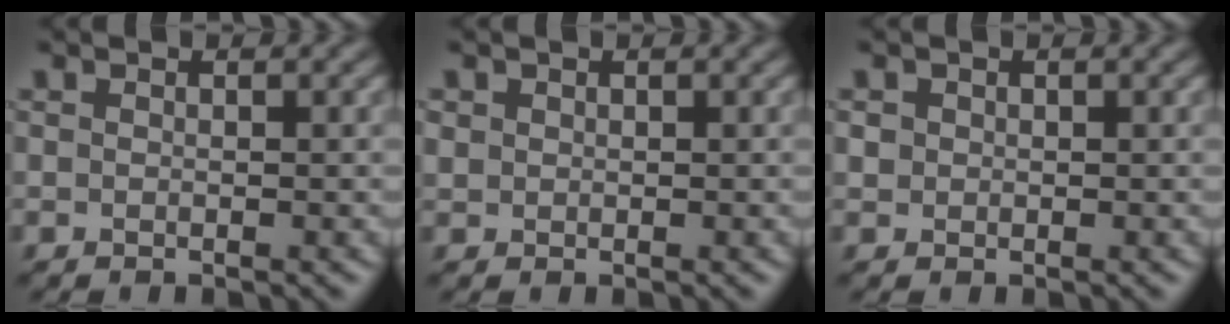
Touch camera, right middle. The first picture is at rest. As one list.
[{"total": 0.7, "force": [0.3, 0.6, 0.1], "torque": [0.000, -0.001, 0.009]}, {"total": 0.7, "force": [0.1, 0.6, 0.1], "torque": [0.001, -0.001, 0.003]}]